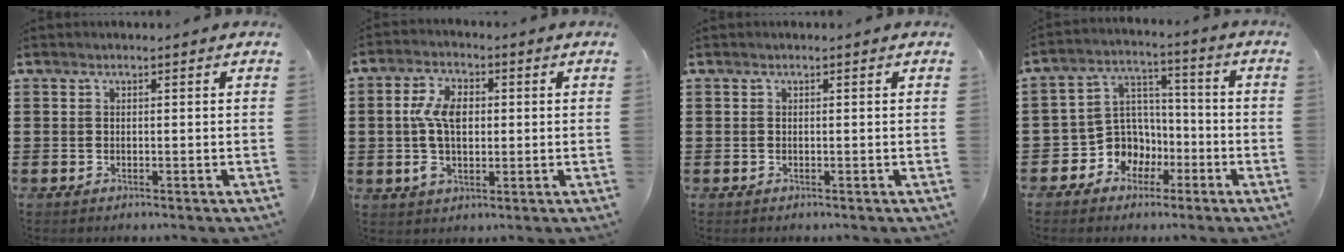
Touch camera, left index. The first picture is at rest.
{"total": 7.5, "force": [0.5, 4.4, 6.0], "torque": [-0.140, 0.010, 0.002]}
{"total": 0.0}
{"total": 7.6, "force": [-2.9, 6.9, 1.6], "torque": [-0.068, 0.005, -0.056]}